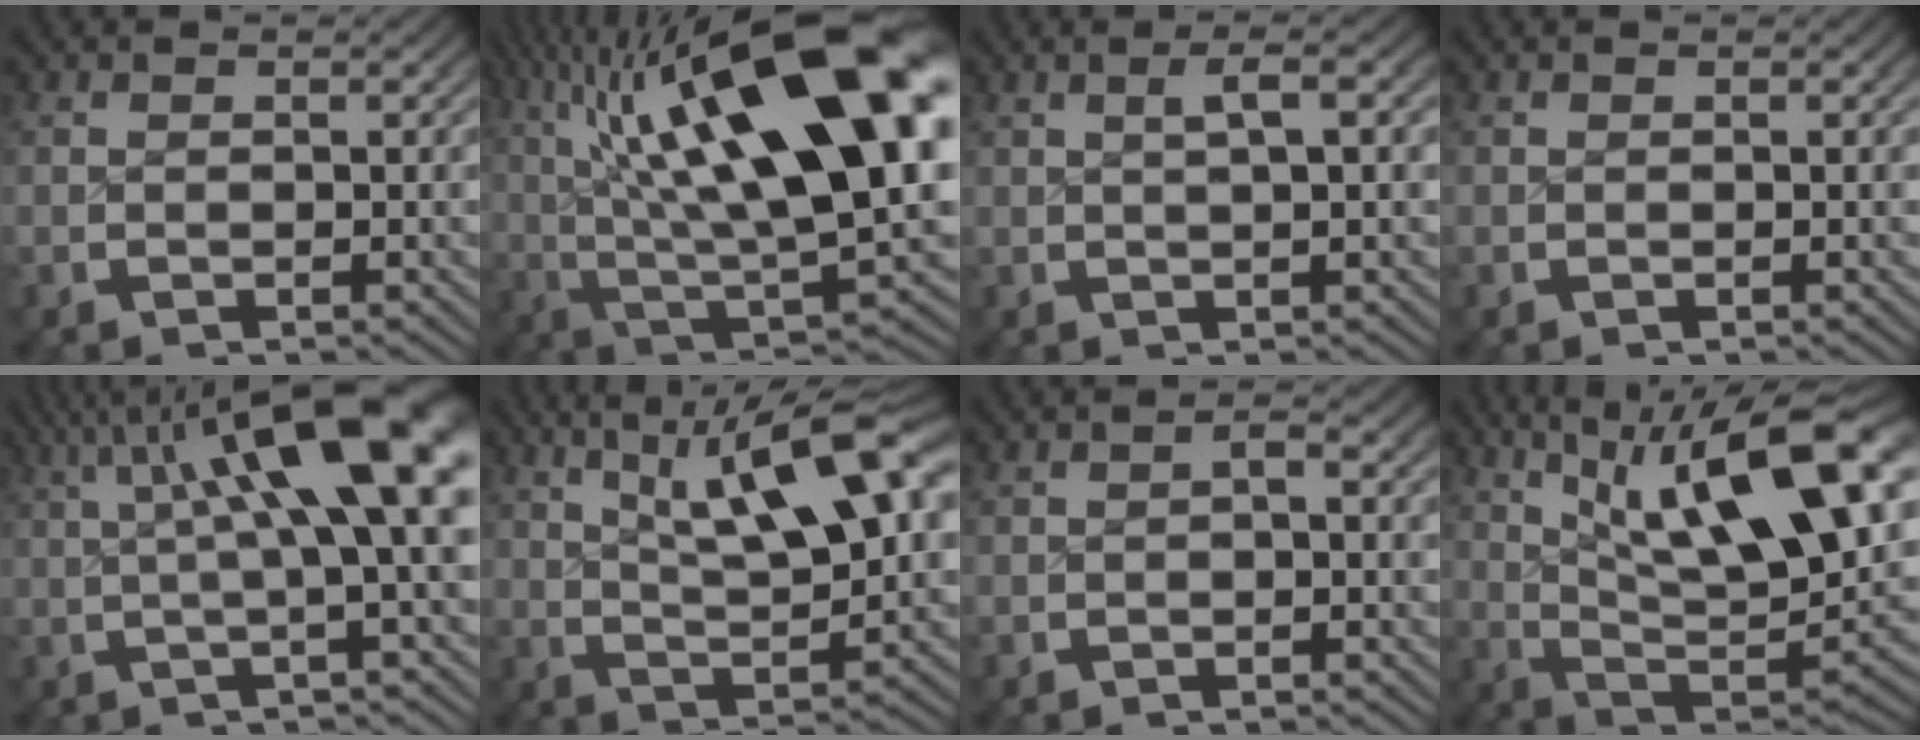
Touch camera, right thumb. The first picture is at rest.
{"total": 19.6, "force": [2.3, 9.2, 17.2], "torque": [-0.282, -0.021, 0.053]}
{"total": 2.2, "force": [0.8, 0.3, 2.0], "torque": [-0.028, 0.006, 0.016]}
{"total": 0.0}
{"total": 11.0, "force": [2.9, 3.9, 9.8], "torque": [-0.122, 0.027, 0.029]}
{"total": 10.6, "force": [3.4, 4.8, 8.8], "torque": [-0.126, -0.001, 0.054]}
{"total": 0.8, "force": [-0.5, 0.3, 0.6], "torque": [-0.010, 0.001, -0.008]}
{"total": 13.5, "force": [2.8, 6.4, 11.6], "torque": [-0.202, -0.026, 0.055]}